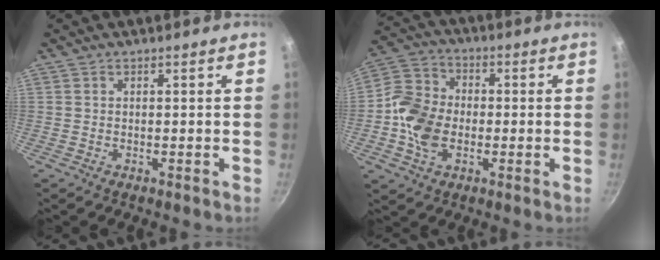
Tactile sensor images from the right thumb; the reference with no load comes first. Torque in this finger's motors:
{"motor_torque": [0.67, 0.83, 0.89, -0.73, 0.09]}